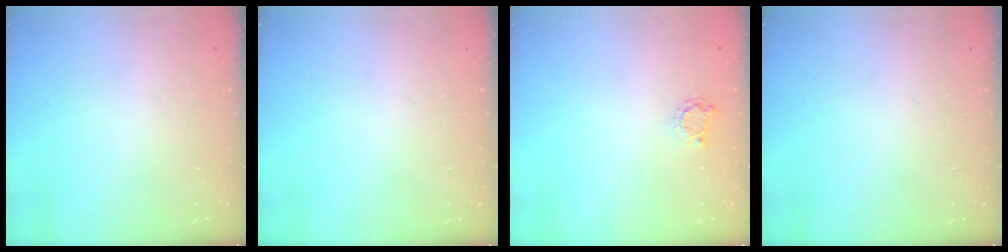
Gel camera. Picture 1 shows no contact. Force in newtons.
{"total": 0.0}
{"total": 4.0, "press": 3.9, "slide": 0.6}
{"total": 0.0}